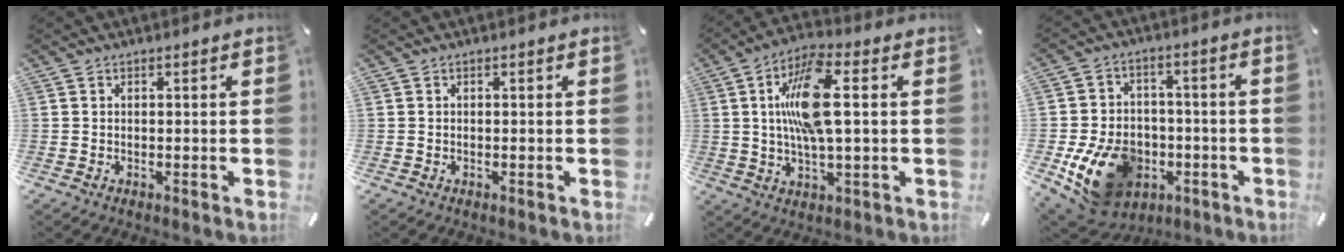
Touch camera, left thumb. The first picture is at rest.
{"total": 0.0}
{"total": 14.1, "force": [2.1, 4.7, 13.1], "torque": [-0.265, -0.002, 0.025]}
{"total": 16.1, "force": [-5.6, 12.0, 9.1], "torque": [-0.169, 0.027, -0.086]}